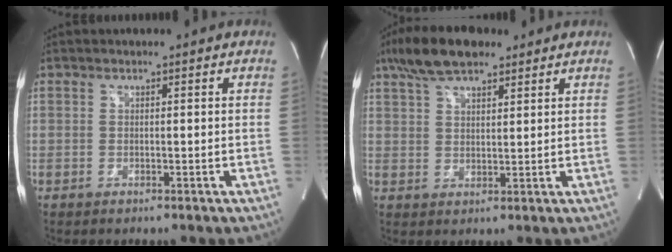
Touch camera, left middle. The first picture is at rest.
{"total": 9.1, "force": [6.7, 3.1, 5.4], "torque": [-0.107, 0.020, 0.119]}